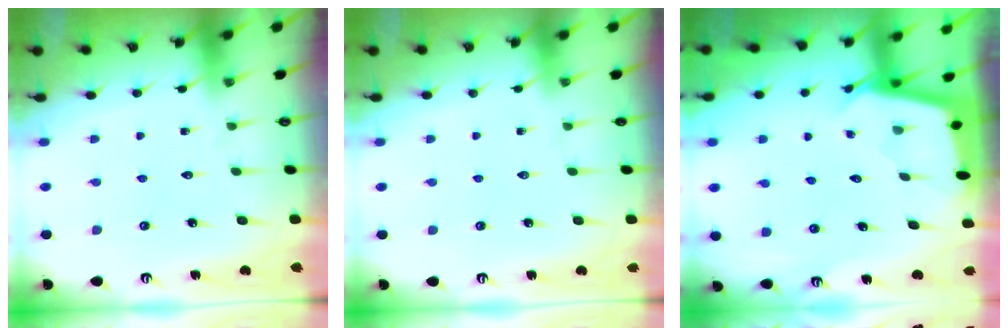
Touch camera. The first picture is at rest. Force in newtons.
{"total": 0.0}
{"total": 2.5, "press": 2.5, "slide": 0.1}